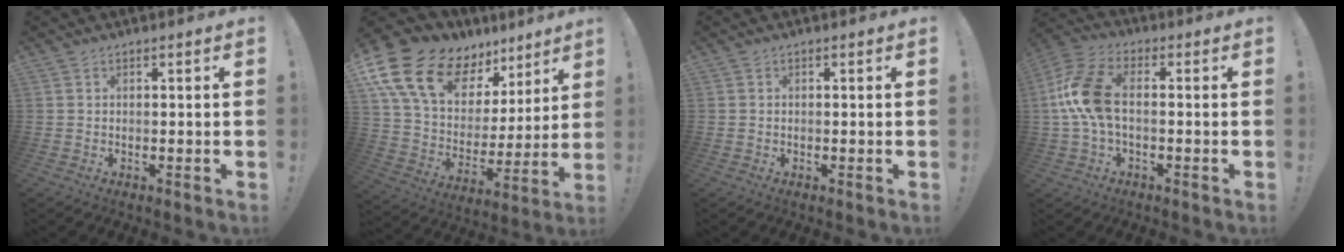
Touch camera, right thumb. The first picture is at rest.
{"total": 19.9, "force": [13.1, 11.0, 10.3], "torque": [-0.190, -0.075, 0.257]}
{"total": 0.0}
{"total": 13.1, "force": [-0.1, 7.0, 11.1], "torque": [-0.238, 0.010, 0.001]}